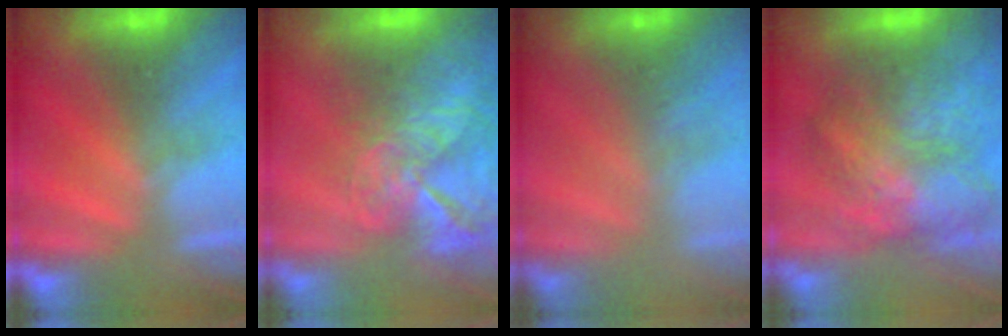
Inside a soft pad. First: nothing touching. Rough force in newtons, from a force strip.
{"total": 7.8}
{"total": 2.9}
{"total": 8.4}